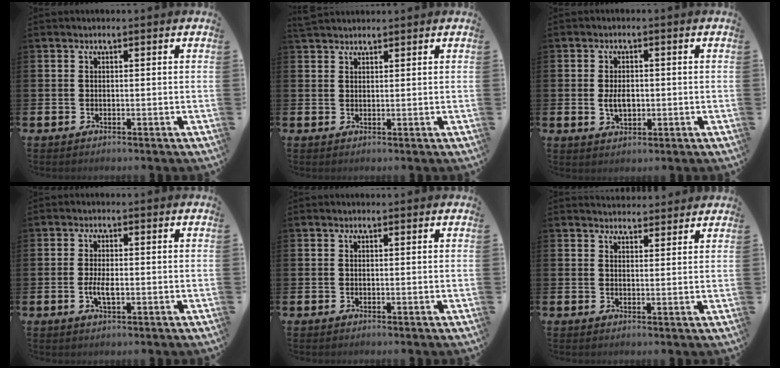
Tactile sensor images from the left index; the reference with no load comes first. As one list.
[{"total": 2.1, "force": [2.0, 0.6, 0.1], "torque": [0.005, -0.005, 0.035]}, {"total": 3.1, "force": [-0.1, 1.9, 2.4], "torque": [-0.029, -0.001, -0.006]}, {"total": 2.9, "force": [-0.6, 1.2, 2.6], "torque": [-0.045, 0.001, -0.011]}, {"total": 0.0}, {"total": 3.0, "force": [2.9, 0.7, -0.2], "torque": [0.010, -0.018, 0.051]}]